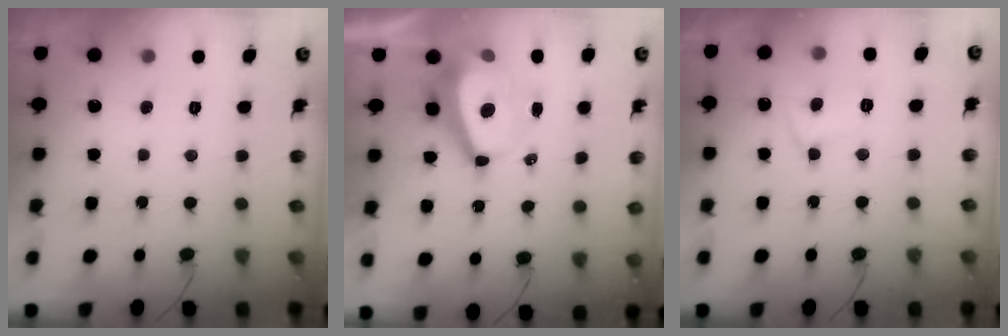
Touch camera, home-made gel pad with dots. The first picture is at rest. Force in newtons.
{"total": 10.2, "press": 10.1, "slide": 1.4}
{"total": 7.1, "press": 7.1, "slide": 0.6}